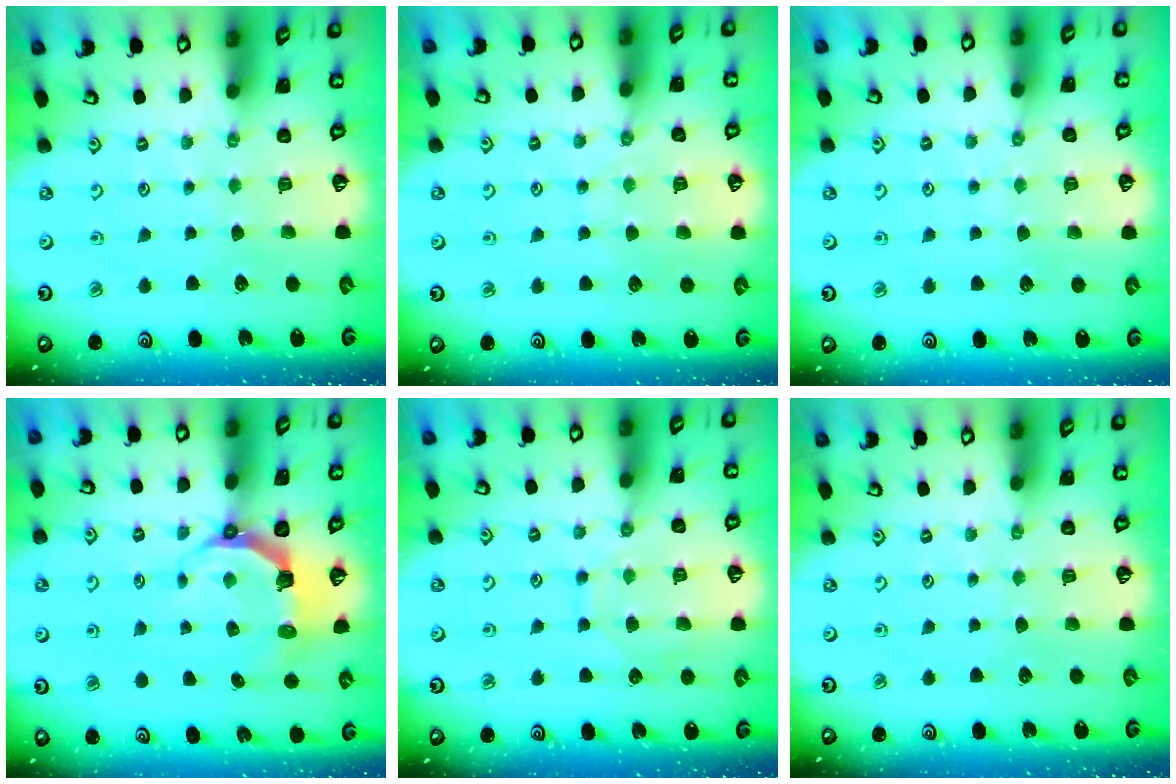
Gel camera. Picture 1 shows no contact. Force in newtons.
{"total": 5.5, "press": 5.4, "slide": 0.7}
{"total": 3.7, "press": 3.7, "slide": 0.5}
{"total": 6.1, "press": 4.5, "slide": 4.2}
{"total": 9.7, "press": 9.7, "slide": 0.8}
{"total": 0.0}